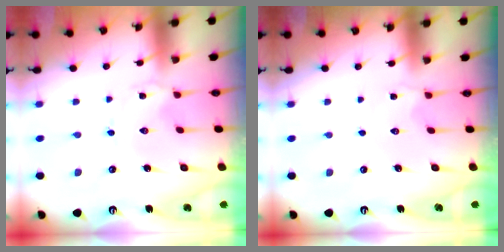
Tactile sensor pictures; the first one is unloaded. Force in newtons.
{"total": 3.0, "press": 3.0, "slide": 0.5}